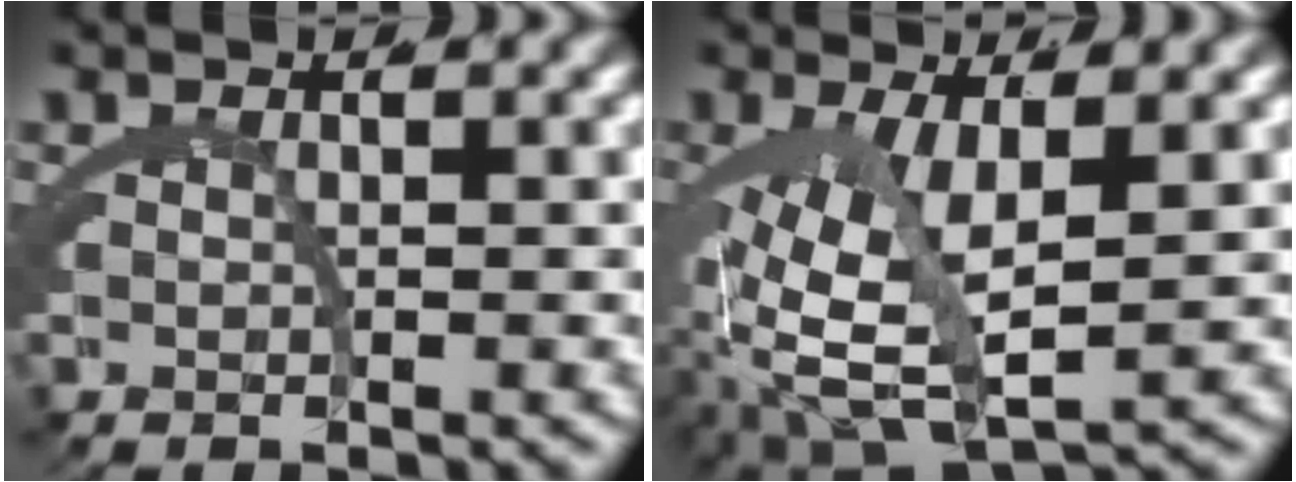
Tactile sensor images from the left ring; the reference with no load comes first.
{"total": 8.6, "force": [-2.1, 4.6, 6.9], "torque": [-0.148, -0.047, -0.009]}